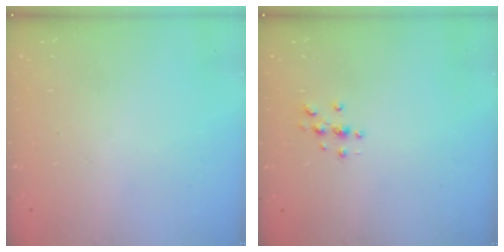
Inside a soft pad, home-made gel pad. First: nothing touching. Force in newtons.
{"total": 3.0, "press": 3.0, "slide": 0.3}